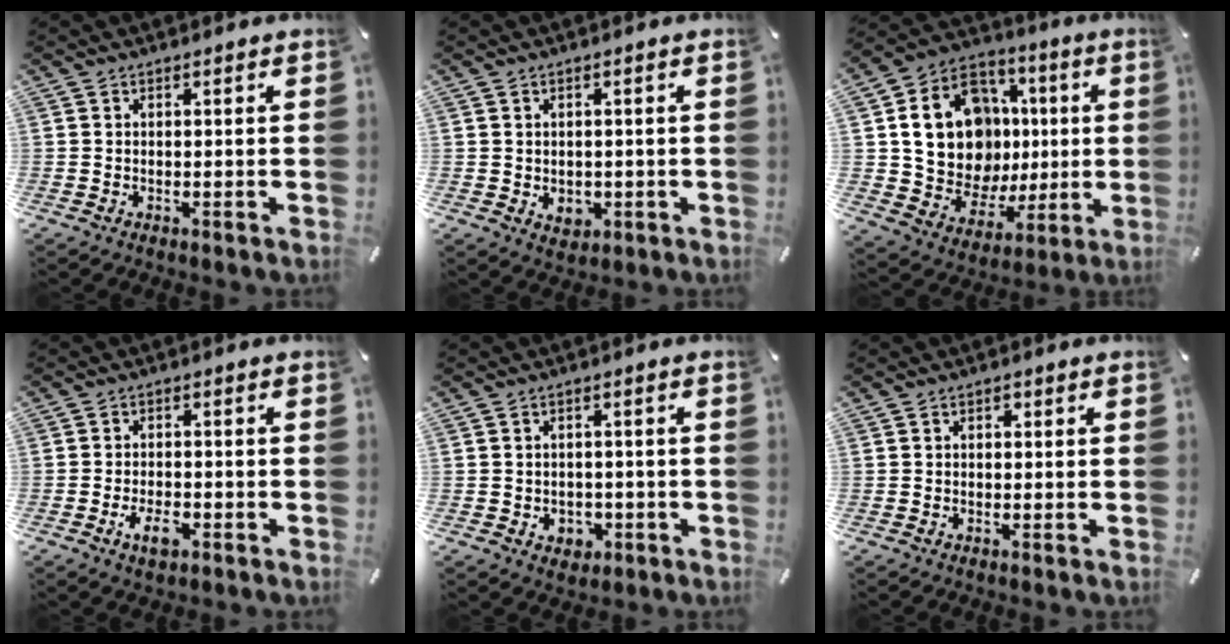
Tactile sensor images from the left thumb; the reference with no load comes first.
{"total": 3.1, "force": [-0.4, 2.8, 1.1], "torque": [-0.004, -0.003, -0.009]}
{"total": 19.8, "force": [2.9, 16.2, 11.0], "torque": [-0.209, -0.008, 0.066]}
{"total": 4.9, "force": [-2.4, 2.6, 3.4], "torque": [-0.073, 0.006, -0.045]}
{"total": 3.5, "force": [-0.9, 3.2, 1.2], "torque": [-0.005, -0.001, -0.018]}
{"total": 0.9, "force": [0.1, 0.8, 0.3], "torque": [-0.007, 0.007, 0.000]}